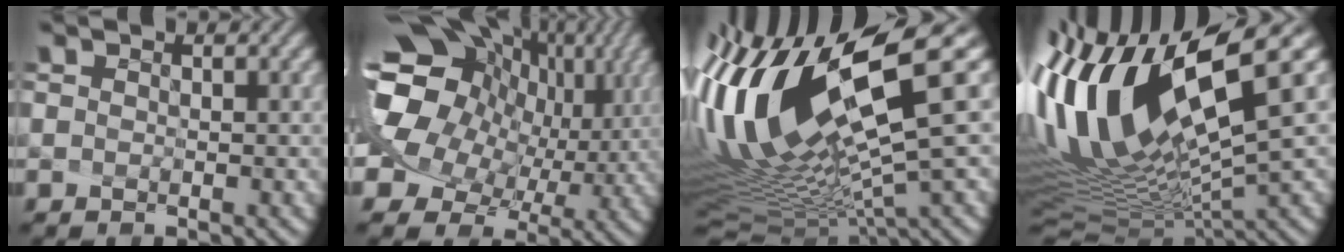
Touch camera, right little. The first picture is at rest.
{"total": 16.4, "force": [2.6, 12.2, 10.6], "torque": [-0.219, -0.005, 0.079]}
{"total": 15.3, "force": [2.8, 2.9, 14.7], "torque": [-0.296, -0.021, 0.101]}
{"total": 15.4, "force": [4.8, 3.1, 14.3], "torque": [-0.302, -0.013, 0.129]}